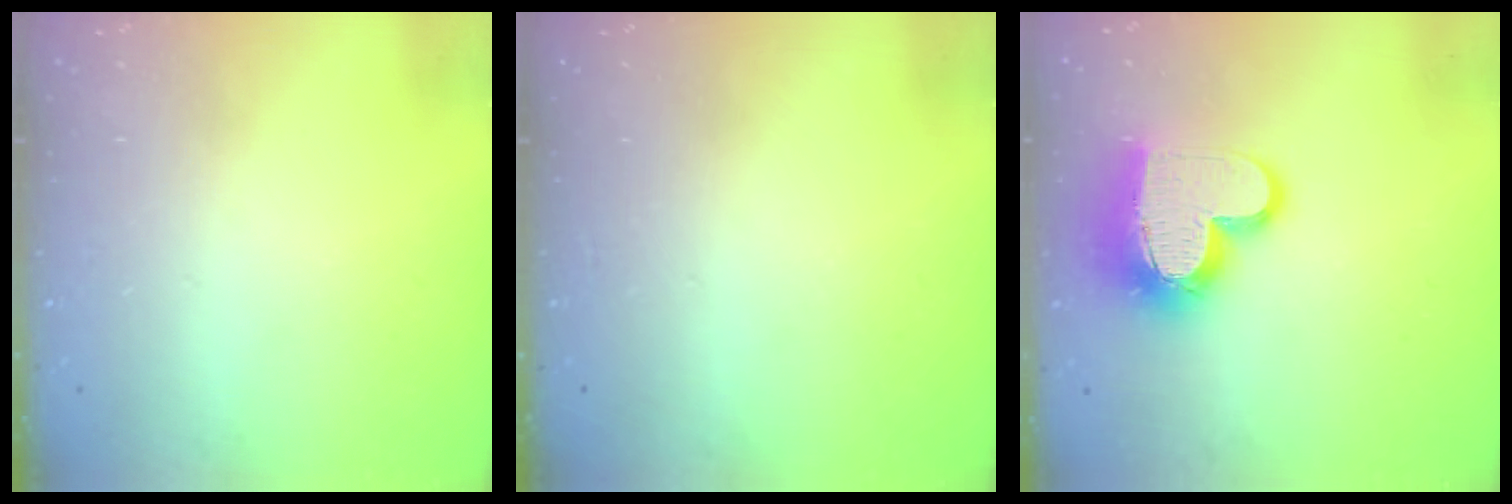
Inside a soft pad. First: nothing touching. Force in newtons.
{"total": 0.0}
{"total": 14.7, "press": 14.6, "slide": 1.2}